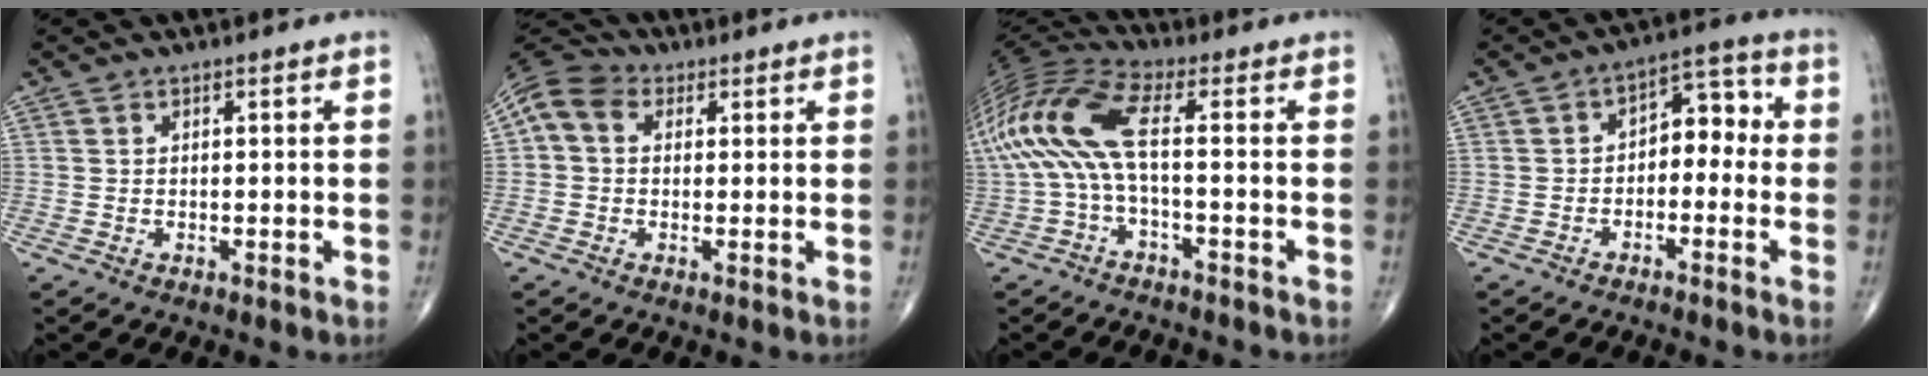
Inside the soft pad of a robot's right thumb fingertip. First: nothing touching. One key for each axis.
{"total": 7.6, "fx": 1.7, "fy": 5.8, "fz": 4.6, "tx": -0.085, "ty": 0.024, "tz": 0.018}
{"total": 14.0, "fx": -0.7, "fy": 4.3, "fz": 13.3, "tx": -0.307, "ty": 0.047, "tz": -0.021}
{"total": 7.0, "fx": -1.1, "fy": 4.6, "fz": 5.1, "tx": -0.042, "ty": 0.042, "tz": -0.031}